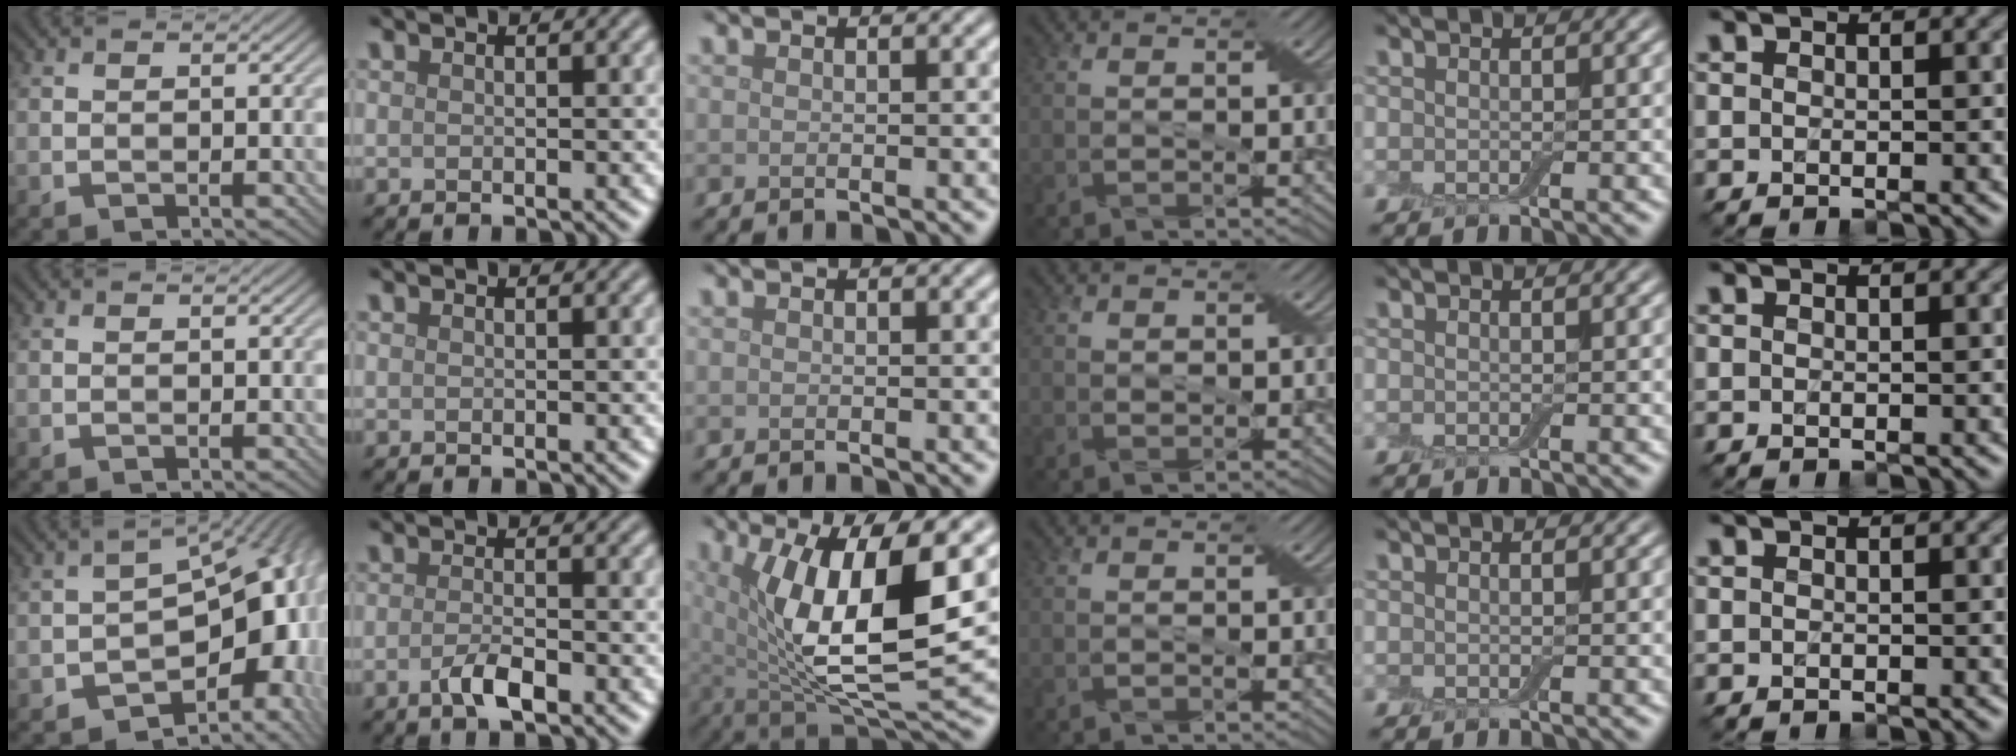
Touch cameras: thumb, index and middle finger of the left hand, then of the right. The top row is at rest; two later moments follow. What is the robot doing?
{"motion": "extract", "object": "backpack"}